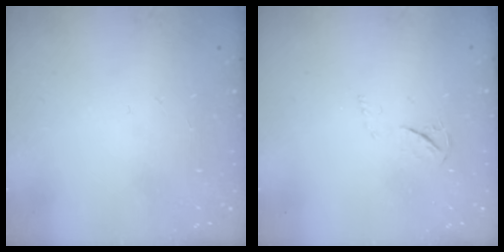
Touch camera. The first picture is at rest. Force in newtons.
{"total": 3.1, "press": 3.1, "slide": 0.5}